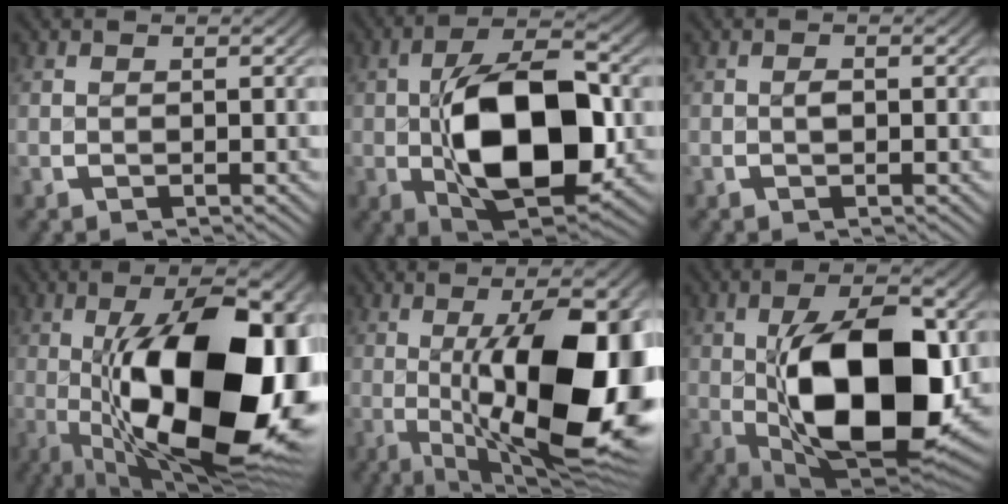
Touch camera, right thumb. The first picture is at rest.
{"total": 15.9, "force": [-2.0, 8.9, 13.1], "torque": [-0.251, -0.046, -0.016]}
{"total": 0.7, "force": [-0.3, 0.4, 0.5], "torque": [-0.015, -0.004, -0.005]}
{"total": 26.6, "force": [-3.2, 13.4, 22.8], "torque": [-0.358, -0.044, -0.022]}
{"total": 21.4, "force": [-2.6, 9.9, 18.8], "torque": [-0.285, -0.036, -0.017]}
{"total": 20.8, "force": [-2.5, 11.5, 17.2], "torque": [-0.308, -0.051, -0.016]}